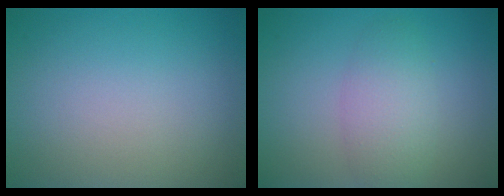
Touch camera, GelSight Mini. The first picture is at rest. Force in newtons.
{"total": 3.5, "press": 3.5, "slide": 0.2}